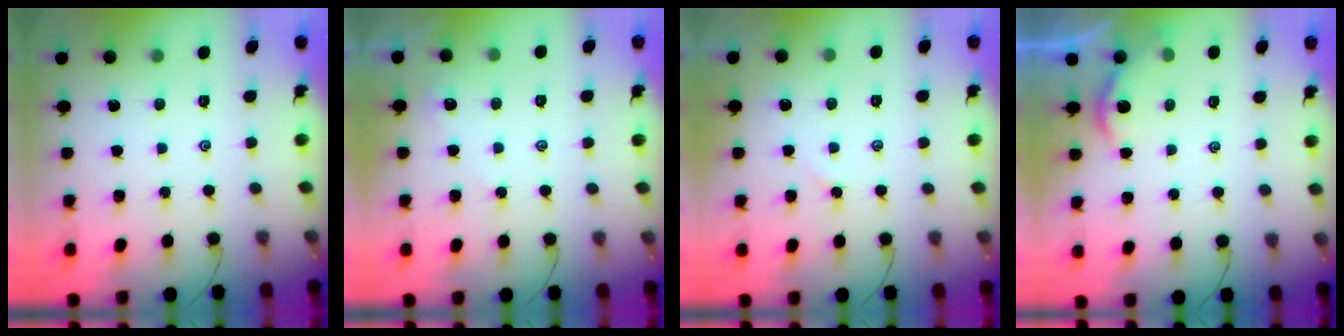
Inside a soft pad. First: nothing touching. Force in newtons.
{"total": 1.4, "press": 1.4, "slide": 0.2}
{"total": 1.3, "press": 1.3, "slide": 0.3}
{"total": 2.3, "press": 2.3, "slide": 0.3}